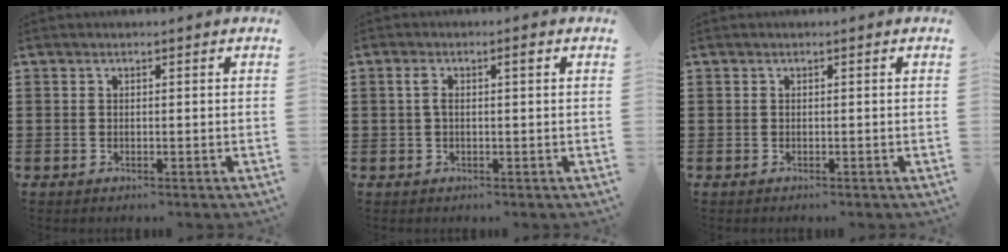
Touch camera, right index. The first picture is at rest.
{"total": 2.2, "force": [0.3, 0.5, 2.1], "torque": [-0.041, 0.003, 0.003]}
{"total": 0.0}